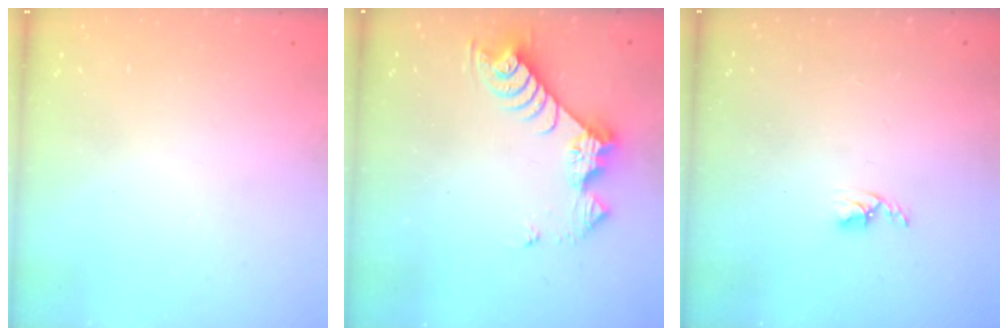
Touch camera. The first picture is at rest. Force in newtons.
{"total": 10.0, "press": 9.9, "slide": 0.5}
{"total": 2.7, "press": 2.7, "slide": 0.5}